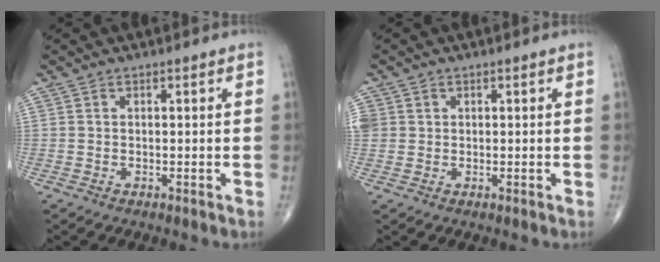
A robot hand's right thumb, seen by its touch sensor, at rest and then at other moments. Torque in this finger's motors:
{"motor_torque": [-0.06, -0.08, 0.26, 0.21, 0.00]}